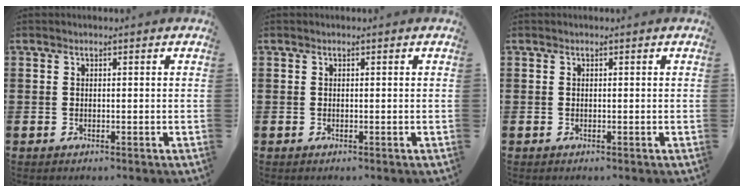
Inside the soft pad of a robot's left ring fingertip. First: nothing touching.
{"total": 0.0}
{"total": 0.0}